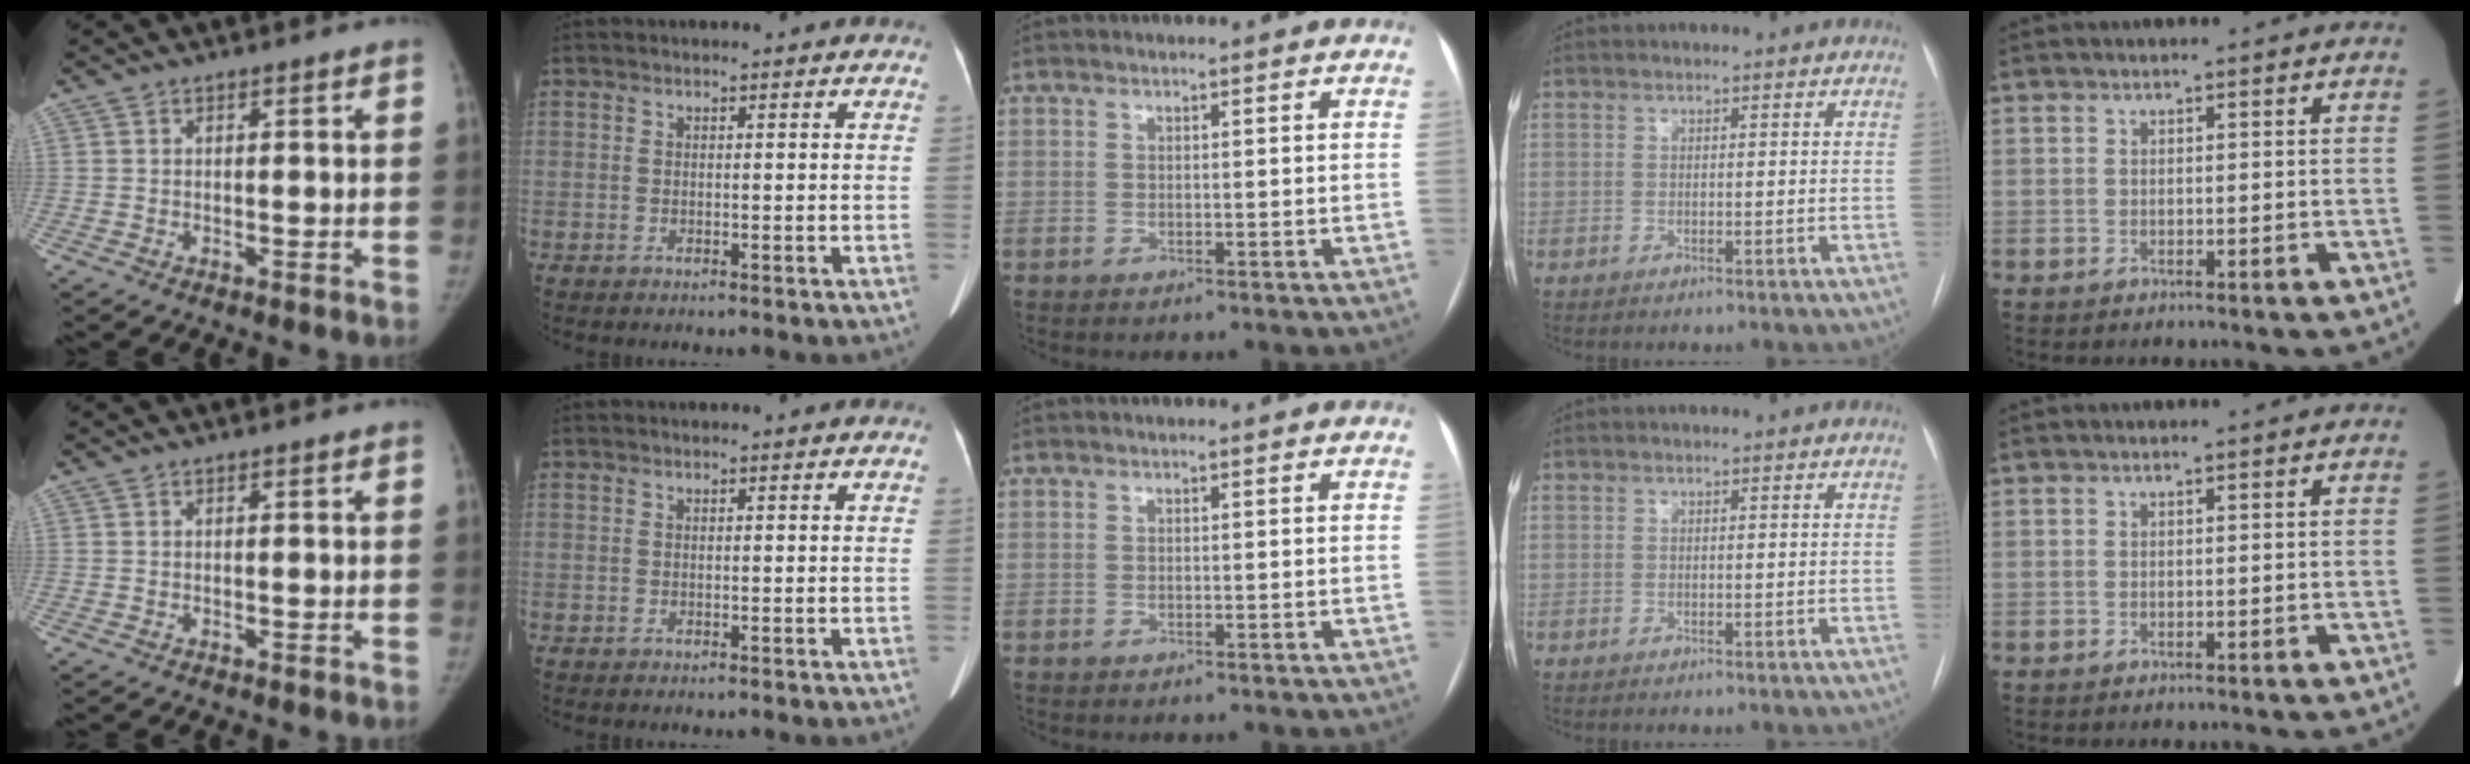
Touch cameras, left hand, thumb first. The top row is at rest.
{}